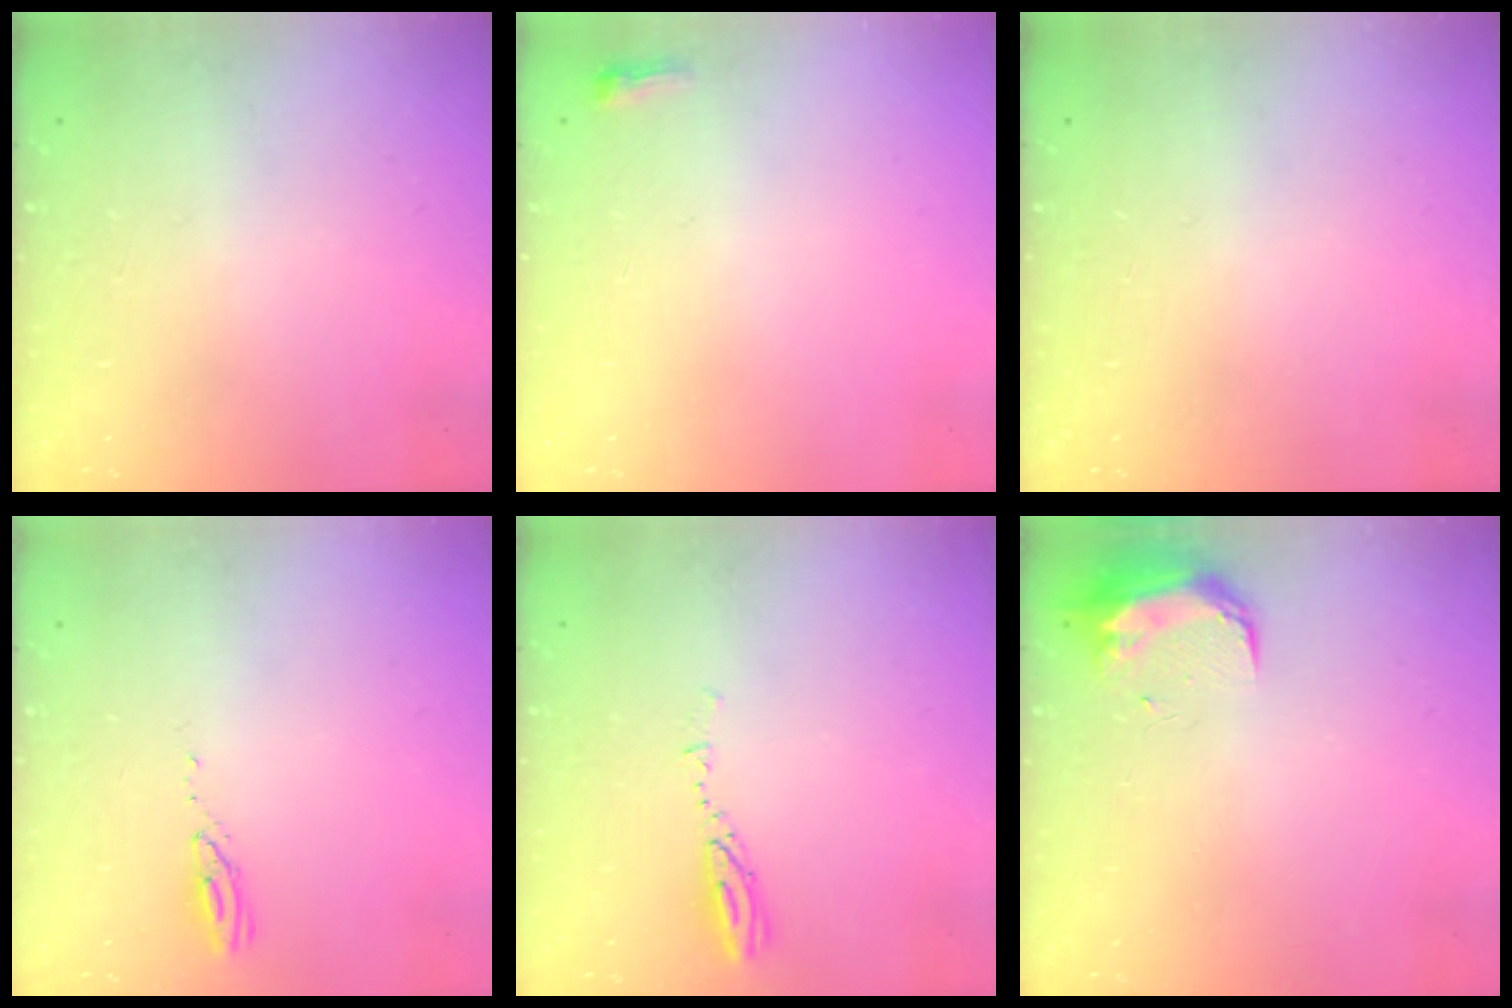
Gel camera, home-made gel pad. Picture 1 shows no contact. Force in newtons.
{"total": 2.6, "press": 2.5, "slide": 0.6}
{"total": 0.0}
{"total": 3.0, "press": 2.9, "slide": 0.3}
{"total": 3.6, "press": 3.5, "slide": 0.5}
{"total": 8.9, "press": 8.9, "slide": 0.8}